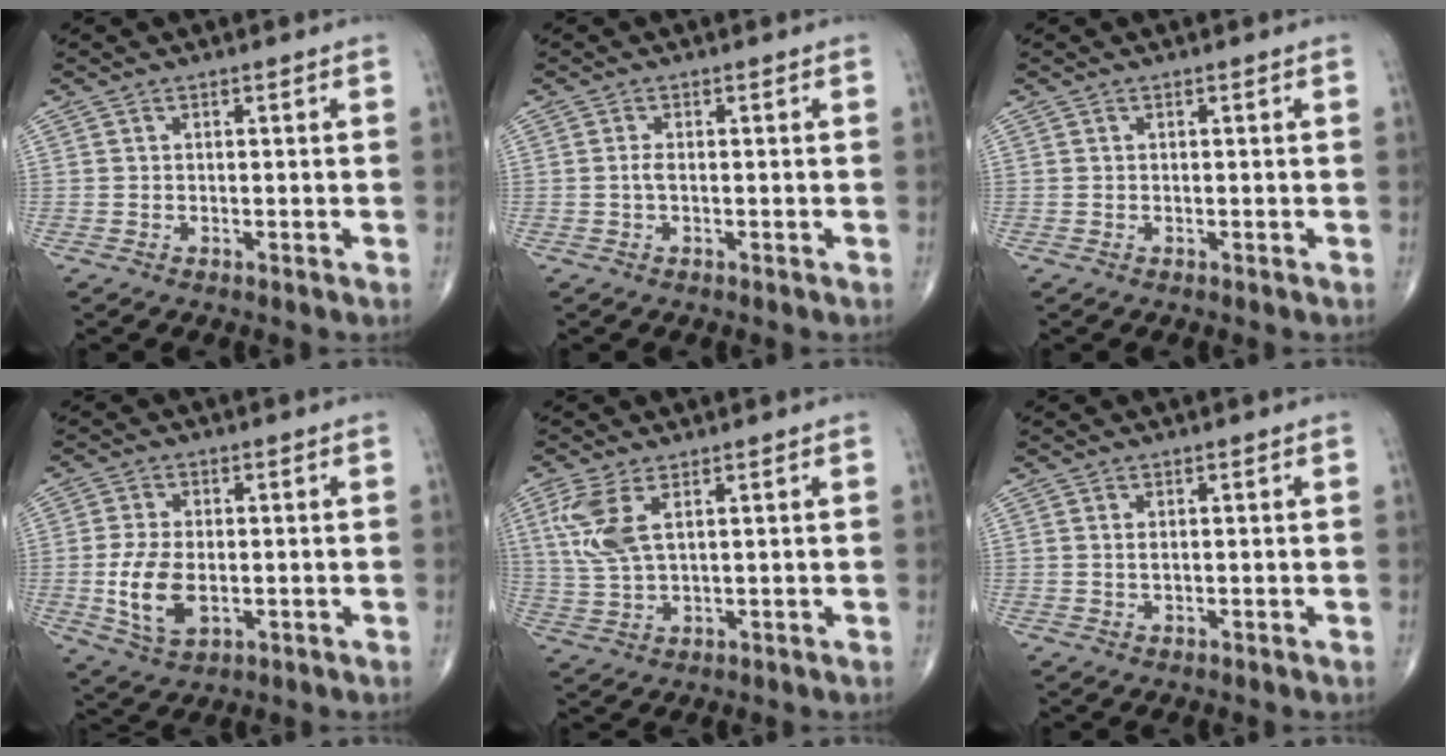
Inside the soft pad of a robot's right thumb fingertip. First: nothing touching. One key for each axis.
{"total": 1.0, "fx": -0.1, "fy": 0.3, "fz": 0.9, "tx": -0.023, "ty": -0.001, "tz": -0.004}
{"total": 0.0}
{"total": 9.0, "fx": -1.2, "fy": 5.1, "fz": 7.3, "tx": -0.142, "ty": -0.009, "tz": -0.016}
{"total": 7.3, "fx": 2.8, "fy": 2.9, "fz": 6.1, "tx": -0.153, "ty": -0.005, "tz": 0.063}
{"total": 0.9, "fx": 0.2, "fy": 0.3, "fz": 0.8, "tx": -0.016, "ty": -0.003, "tz": 0.006}